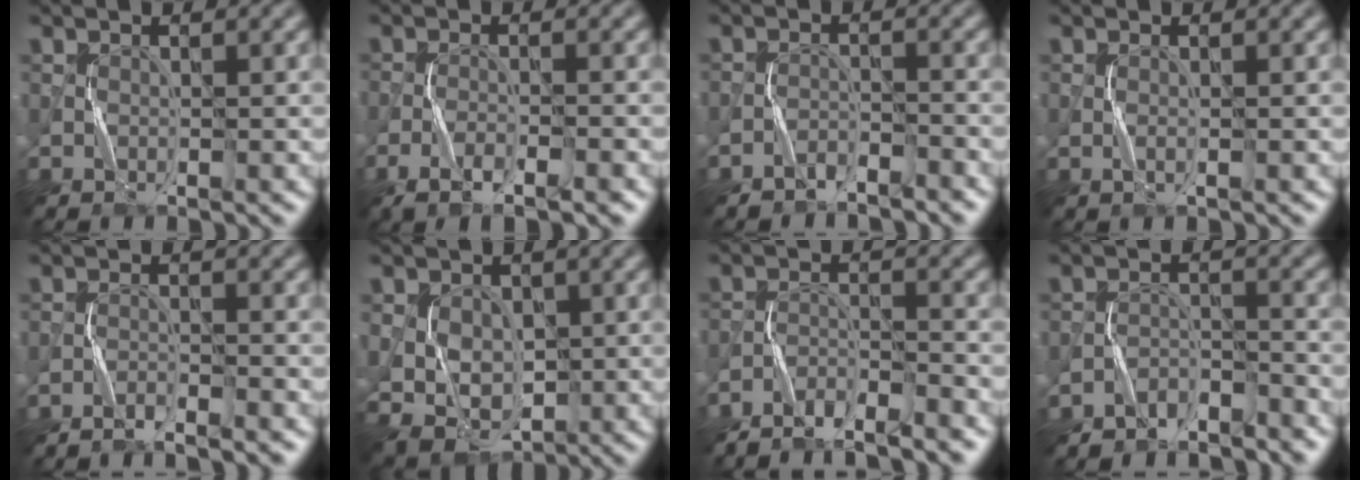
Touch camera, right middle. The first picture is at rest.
{"total": 4.0, "force": [-2.6, 0.9, 2.8], "torque": [-0.052, -0.002, -0.046]}
{"total": 2.0, "force": [-2.0, 0.3, 0.2], "torque": [-0.004, 0.006, -0.039]}
{"total": 0.6, "force": [-0.1, -0.1, 0.6], "torque": [-0.014, 0.002, -0.002]}
{"total": 2.6, "force": [-2.6, -0.4, 0.5], "torque": [-0.019, 0.002, -0.043]}
{"total": 5.7, "force": [0.0, 4.7, 3.2], "torque": [-0.058, 0.000, -0.008]}
{"total": 5.1, "force": [-4.9, 0.2, 1.1], "torque": [-0.024, -0.007, -0.086]}
{"total": 3.6, "force": [-3.5, 0.7, 0.3], "torque": [-0.004, 0.003, -0.066]}